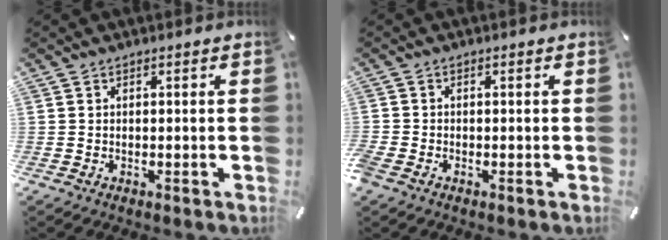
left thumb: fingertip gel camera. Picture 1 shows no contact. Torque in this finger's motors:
{"motor_torque": [-0.12, 1.09, 1.35, 0.62, 0.42]}